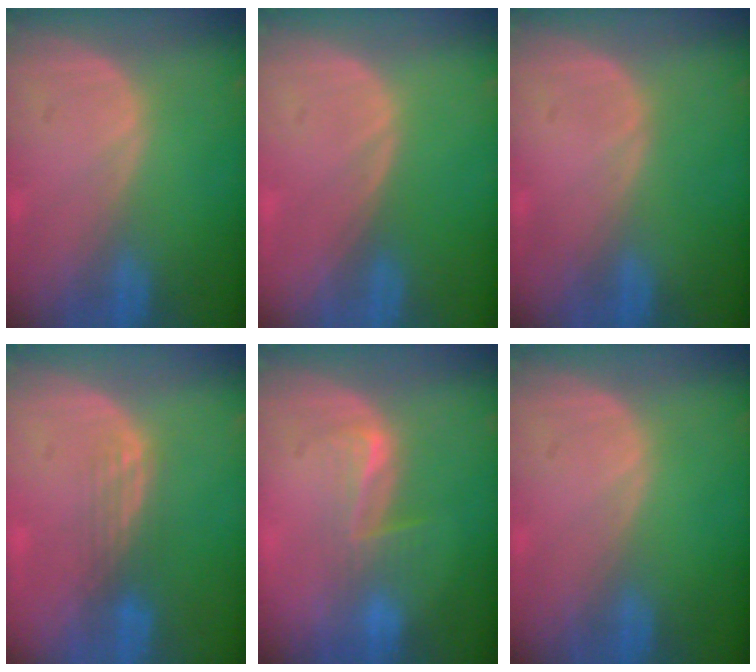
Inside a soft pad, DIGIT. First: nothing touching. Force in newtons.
{"total": 0.0}
{"total": 0.0}
{"total": 3.0, "press": 2.5, "slide": 1.6}
{"total": 4.0, "press": 3.7, "slide": 1.6}
{"total": 0.0}